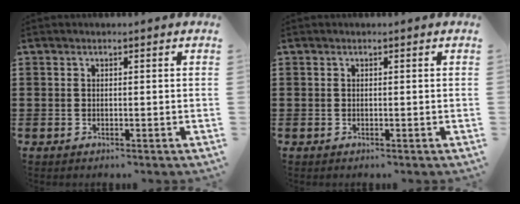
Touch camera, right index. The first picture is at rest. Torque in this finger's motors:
{"motor_torque": [-0.01, 0.01, 0.00, 0.00]}